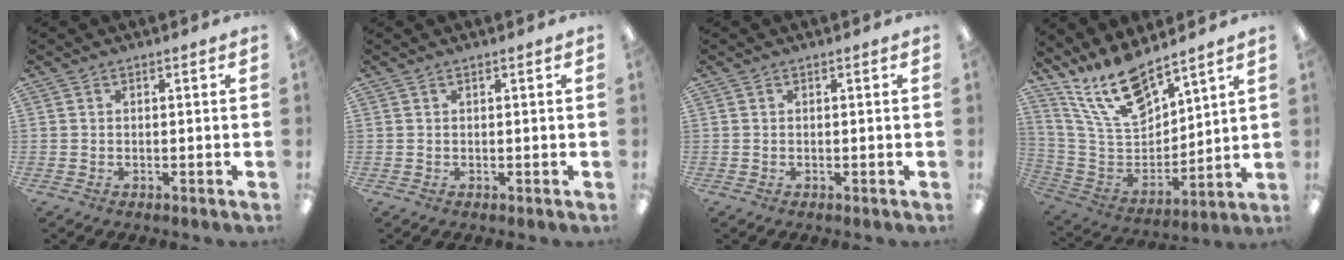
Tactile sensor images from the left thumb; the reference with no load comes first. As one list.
[{"total": 0.0}, {"total": 0.0}, {"total": 16.3, "force": [13.1, 5.8, 7.7], "torque": [-0.173, -0.073, 0.241]}]